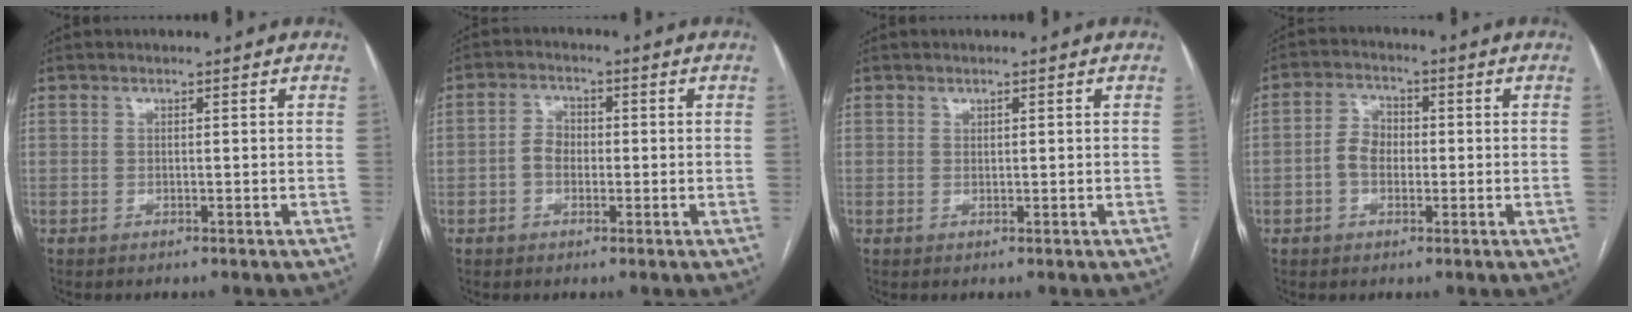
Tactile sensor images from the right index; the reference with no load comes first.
{"total": 3.5, "force": [-0.6, 2.5, 2.3], "torque": [-0.047, 0.014, -0.016]}
{"total": 0.5, "force": [0.3, 0.2, 0.4], "torque": [-0.006, -0.002, 0.004]}
{"total": 4.8, "force": [-0.8, 3.4, 3.3], "torque": [-0.071, 0.018, -0.018]}